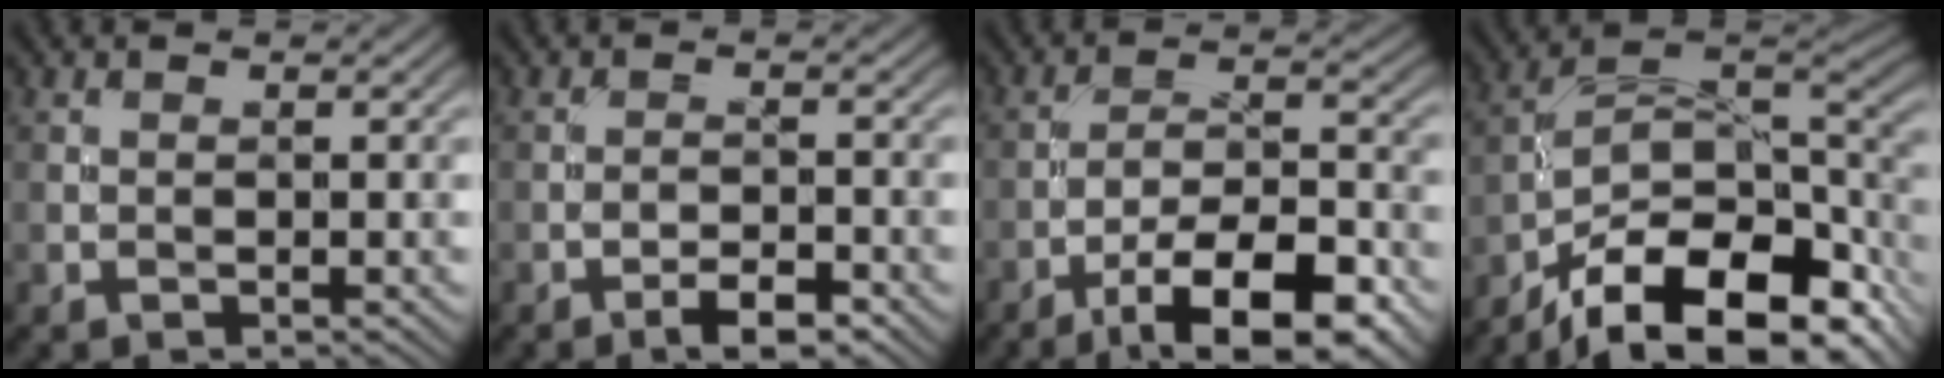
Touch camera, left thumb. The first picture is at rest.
{"total": 3.6, "force": [-2.4, 1.1, 2.5], "torque": [-0.040, 0.005, -0.042]}
{"total": 13.1, "force": [-8.2, 4.2, 9.3], "torque": [-0.151, -0.004, -0.131]}
{"total": 17.6, "force": [-10.6, 8.0, 11.6], "torque": [-0.225, -0.032, -0.159]}